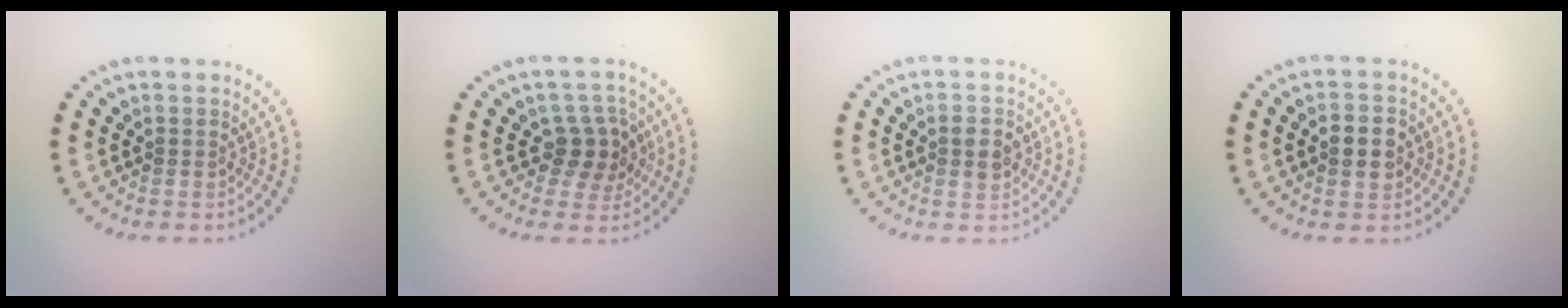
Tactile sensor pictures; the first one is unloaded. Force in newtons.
{"total": 3.3, "press": 3.0, "slide": 1.3}
{"total": 2.6, "press": 2.6, "slide": 0.0}
{"total": 2.8, "press": 2.8, "slide": 0.1}